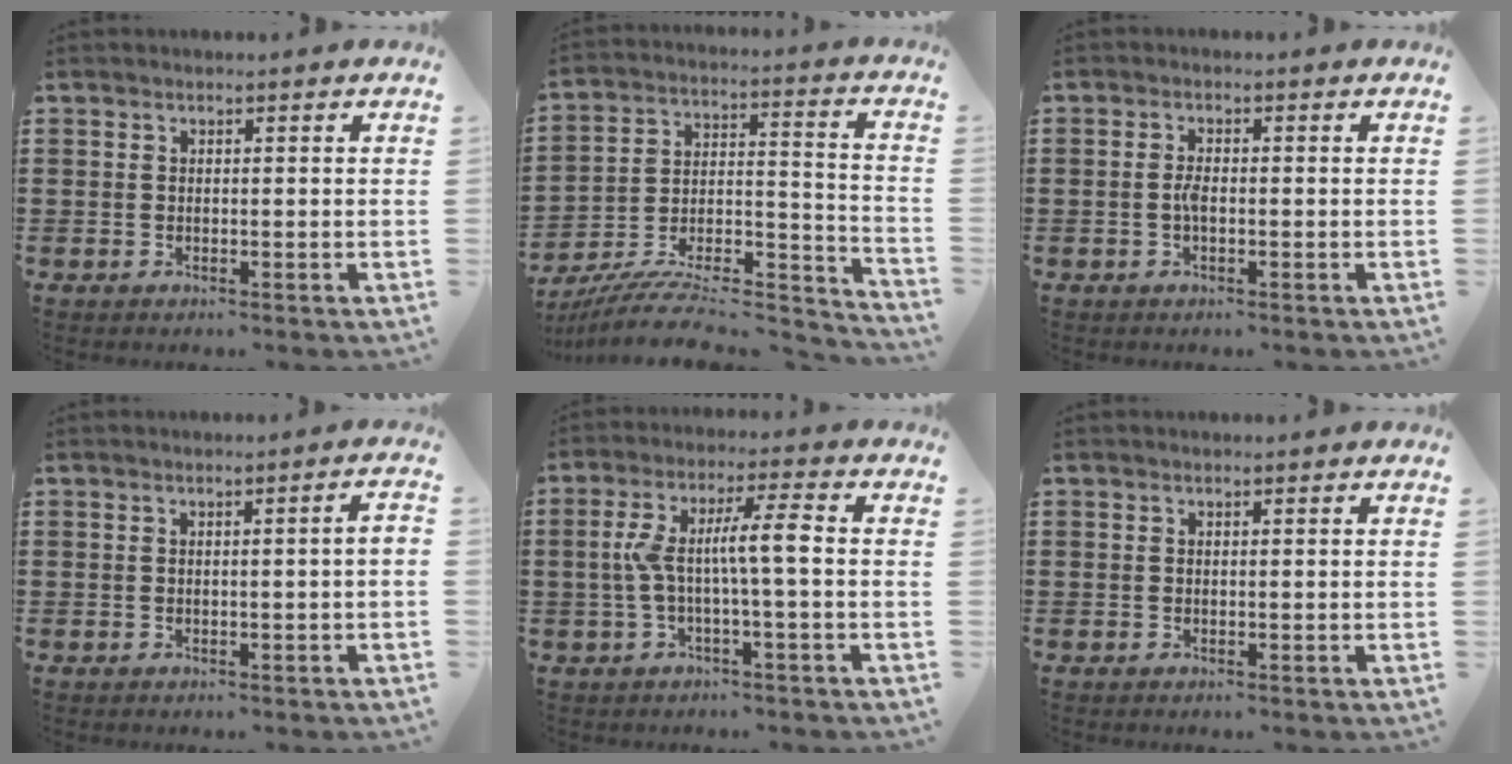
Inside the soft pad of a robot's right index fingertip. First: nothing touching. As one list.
[{"total": 9.0, "force": [-8.2, 1.8, 3.3], "torque": [-0.047, 0.007, -0.160]}, {"total": 2.0, "force": [-0.3, 0.6, 1.8], "torque": [-0.042, -0.002, -0.008]}, {"total": 1.2, "force": [-0.4, -0.2, 1.2], "torque": [-0.017, -0.005, -0.007]}, {"total": 7.5, "force": [-0.2, 0.8, 7.4], "torque": [-0.143, 0.004, -0.012]}, {"total": 0.0}]